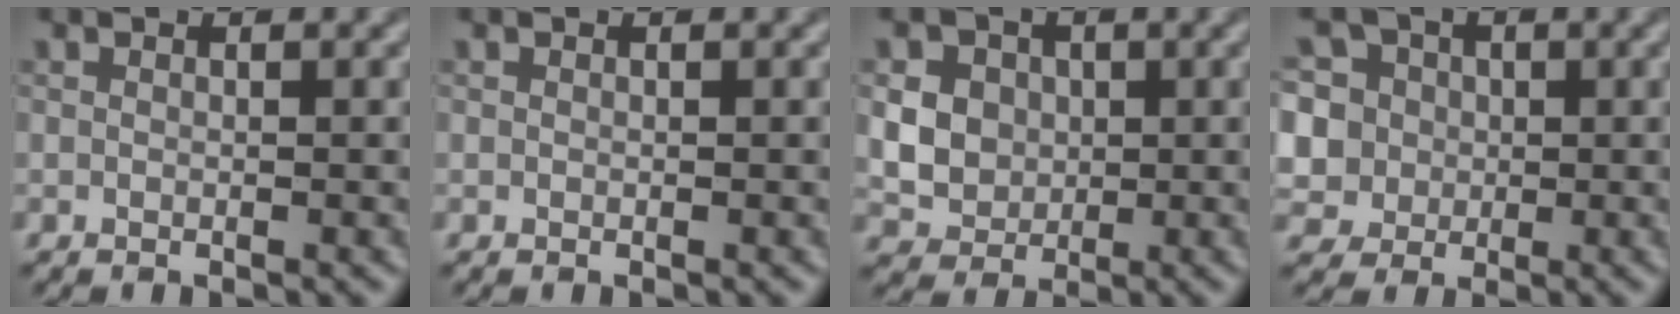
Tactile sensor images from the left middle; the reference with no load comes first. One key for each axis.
{"total": 0.0}
{"total": 5.6, "fx": 1.2, "fy": 4.8, "fz": 2.5, "tx": -0.053, "ty": 0.017, "tz": 0.021}
{"total": 9.3, "fx": 3.1, "fy": 7.9, "fz": 3.8, "tx": -0.084, "ty": 0.042, "tz": 0.024}